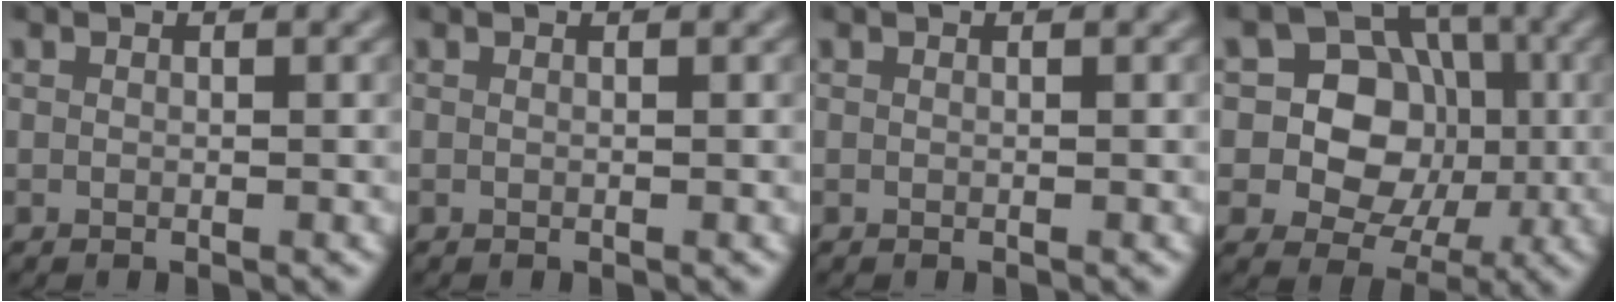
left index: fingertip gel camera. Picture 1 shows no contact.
{"total": 0.0}
{"total": 0.0}
{"total": 8.4, "force": [0.1, 7.3, 4.3], "torque": [-0.061, 0.015, -0.024]}